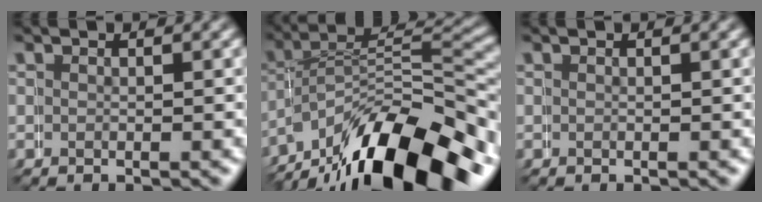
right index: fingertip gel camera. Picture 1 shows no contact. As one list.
[{"total": 13.3, "force": [-7.9, 6.8, 8.4], "torque": [-0.120, -0.017, -0.113]}, {"total": 0.0}]